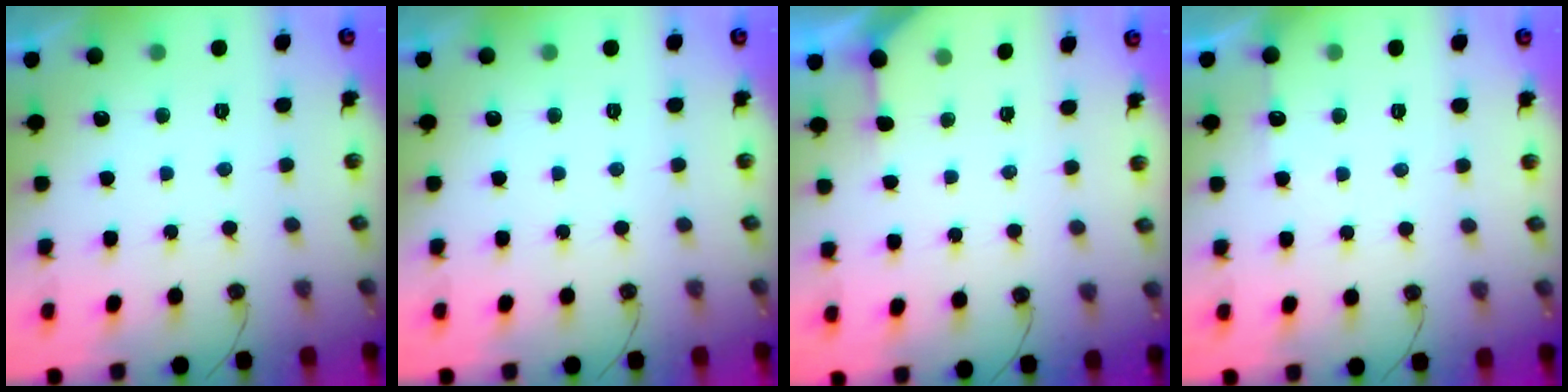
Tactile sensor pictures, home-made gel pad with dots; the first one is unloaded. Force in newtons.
{"total": 0.0}
{"total": 2.0, "press": 2.0, "slide": 0.2}
{"total": 4.5, "press": 4.5, "slide": 0.5}